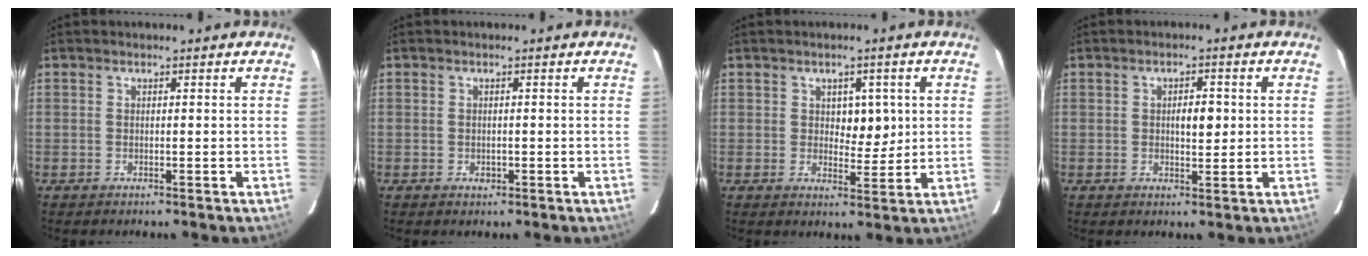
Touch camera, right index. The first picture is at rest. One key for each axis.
{"total": 0.9, "fx": -0.4, "fy": 0.5, "fz": 0.6, "tx": -0.013, "ty": -0.002, "tz": -0.003}
{"total": 4.3, "fx": 1.0, "fy": 2.7, "fz": 3.2, "tx": -0.035, "ty": 0.000, "tz": 0.019}
{"total": 3.4, "fx": 0.3, "fy": 1.4, "fz": 3.0, "tx": -0.048, "ty": 0.003, "tz": 0.007}